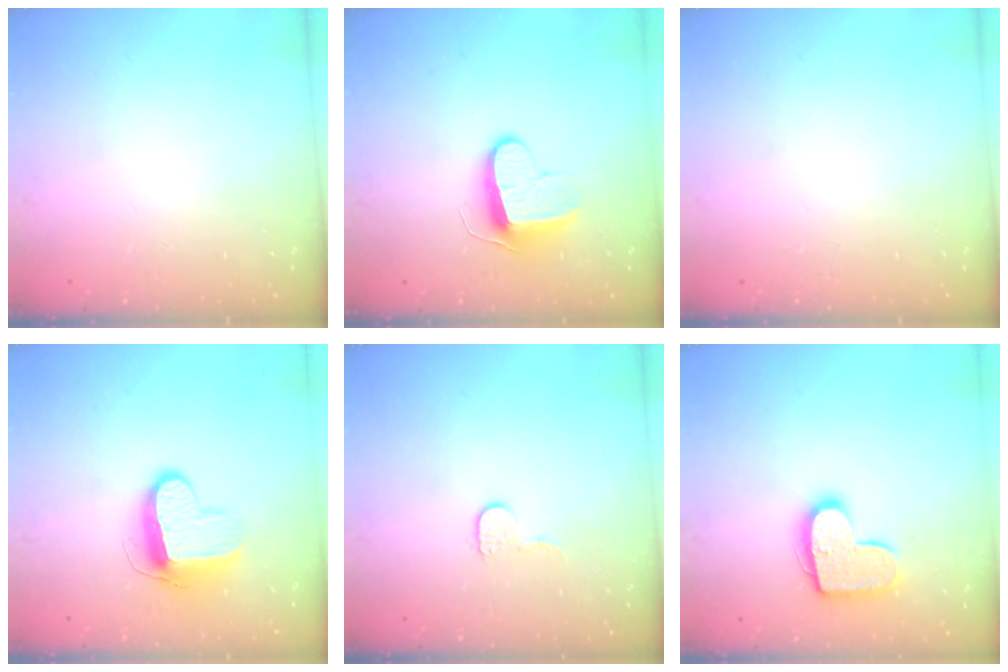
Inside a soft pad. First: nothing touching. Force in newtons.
{"total": 9.6, "press": 9.6, "slide": 0.4}
{"total": 0.0}
{"total": 10.4, "press": 10.4, "slide": 0.5}
{"total": 5.0, "press": 4.9, "slide": 0.5}
{"total": 13.5, "press": 13.5, "slide": 0.6}